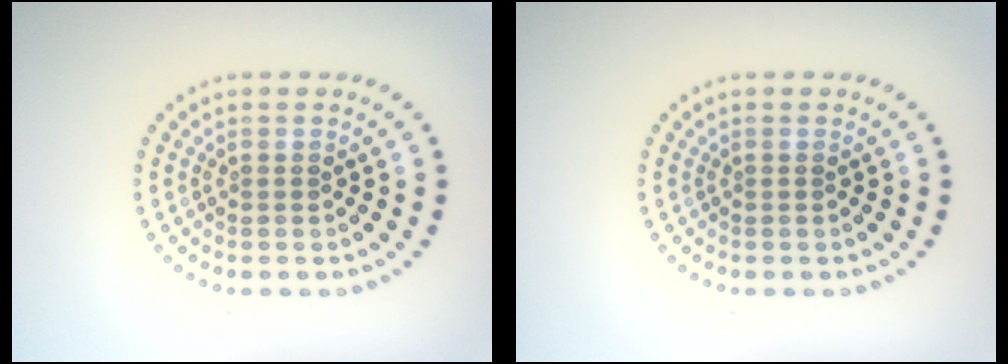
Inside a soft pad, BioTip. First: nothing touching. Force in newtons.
{"total": 0.0}